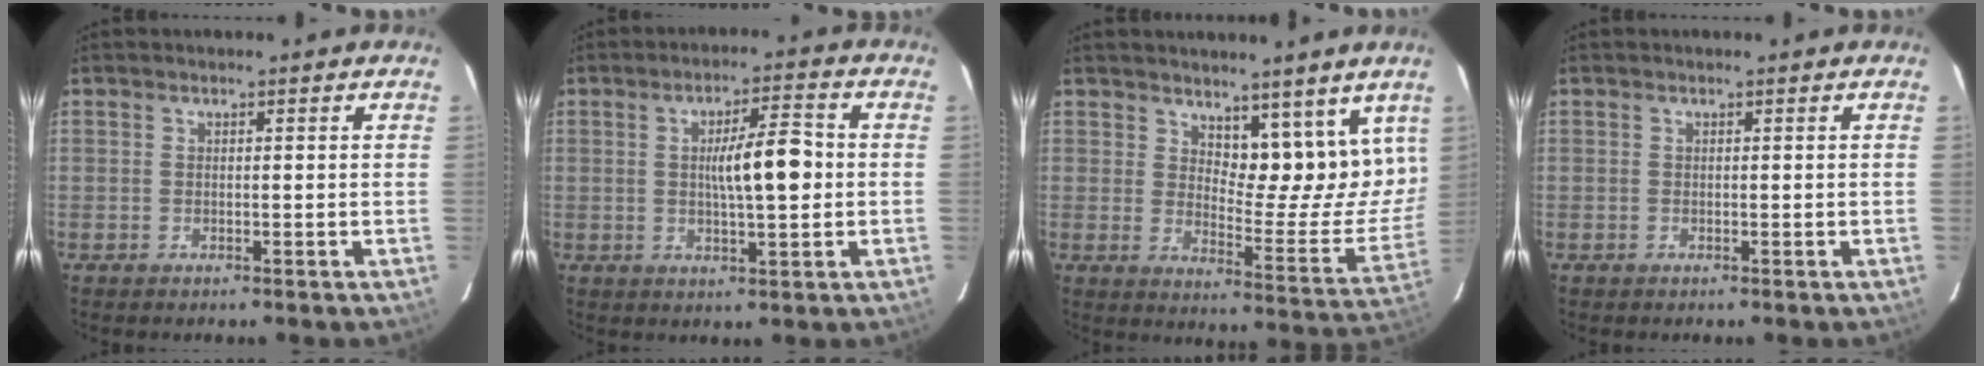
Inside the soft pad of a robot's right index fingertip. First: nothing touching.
{"total": 7.8, "force": [0.2, 1.3, 7.7], "torque": [-0.129, 0.010, 0.003]}
{"total": 11.6, "force": [8.6, 4.3, 6.4], "torque": [-0.074, -0.020, 0.123]}
{"total": 0.0}